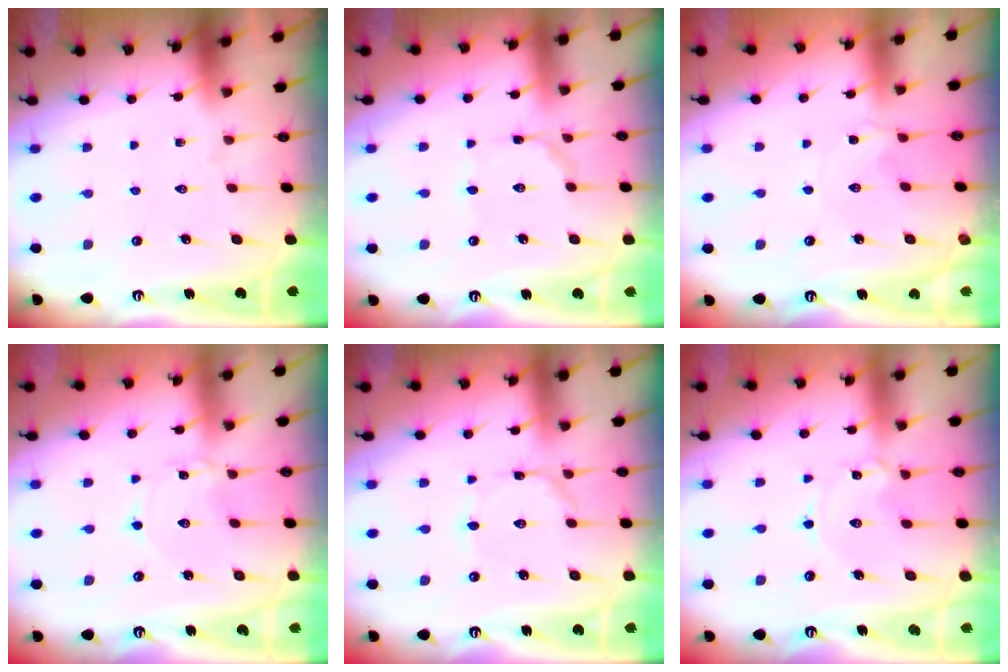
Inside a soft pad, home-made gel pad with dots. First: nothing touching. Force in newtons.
{"total": 2.2, "press": 2.2, "slide": 0.2}
{"total": 0.8, "press": 0.7, "slide": 0.2}
{"total": 0.9, "press": 0.9, "slide": 0.0}
{"total": 1.5, "press": 1.5, "slide": 0.1}
{"total": 1.6, "press": 1.6, "slide": 0.1}